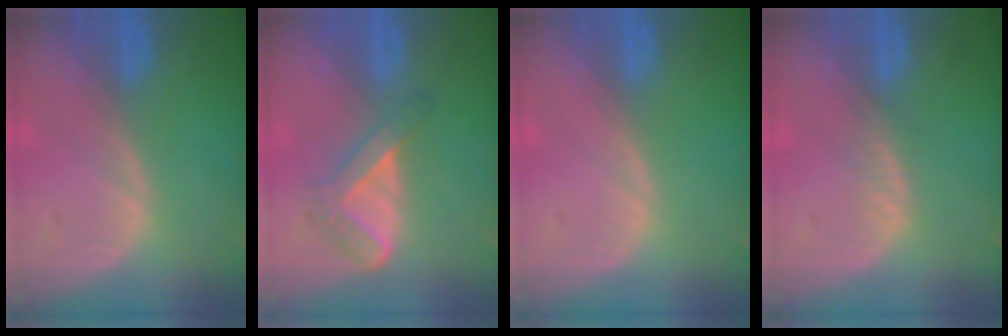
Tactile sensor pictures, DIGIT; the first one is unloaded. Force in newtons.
{"total": 5.5, "press": 4.7, "slide": 2.9}
{"total": 0.0}
{"total": 1.4, "press": 1.3, "slide": 0.2}